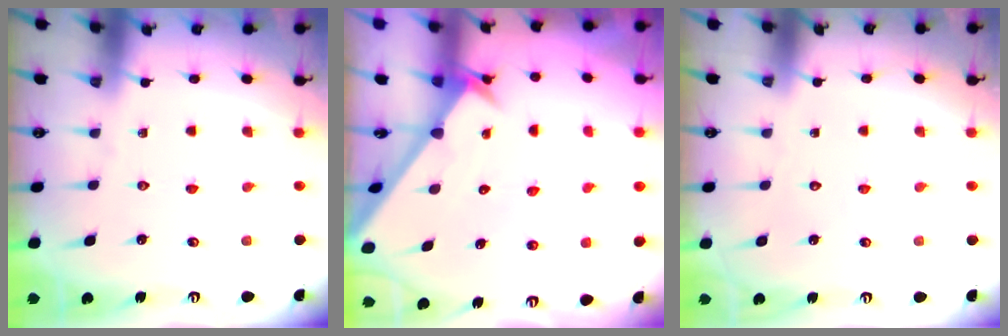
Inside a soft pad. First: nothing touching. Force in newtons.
{"total": 2.4, "press": 2.4, "slide": 0.1}
{"total": 1.7, "press": 1.7, "slide": 0.1}